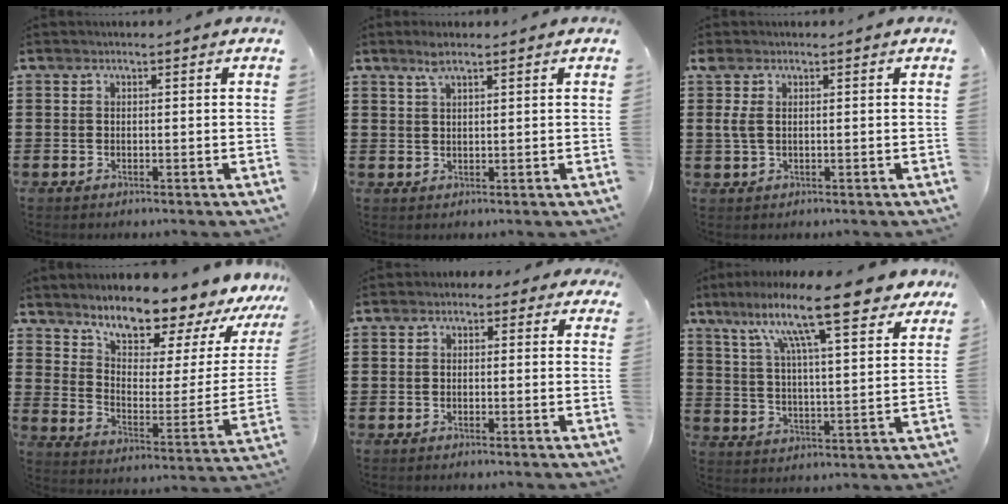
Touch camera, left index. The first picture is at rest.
{"total": 3.0, "force": [2.1, 0.7, 2.0], "torque": [-0.044, 0.004, 0.037]}
{"total": 2.2, "force": [0.4, 1.1, 1.8], "torque": [-0.048, 0.002, 0.005]}
{"total": 9.2, "force": [8.3, 2.5, 3.1], "torque": [-0.072, -0.074, 0.139]}
{"total": 1.4, "force": [-0.9, 0.9, 0.5], "torque": [-0.015, 0.006, -0.021]}
{"total": 15.4, "force": [10.9, 2.3, 10.6], "torque": [-0.200, -0.040, 0.176]}